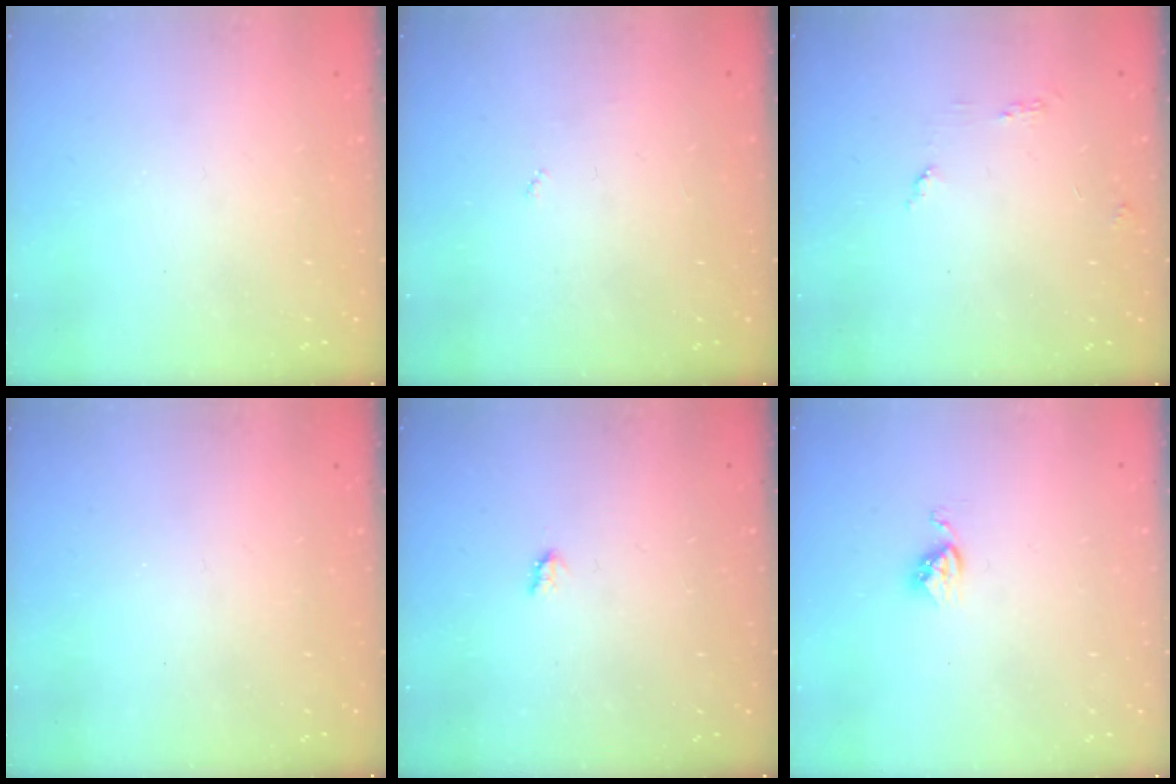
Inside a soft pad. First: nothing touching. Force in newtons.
{"total": 2.7, "press": 2.7, "slide": 0.4}
{"total": 3.9, "press": 3.9, "slide": 0.3}
{"total": 0.0}
{"total": 1.9, "press": 1.9, "slide": 0.3}
{"total": 3.6, "press": 3.6, "slide": 0.4}